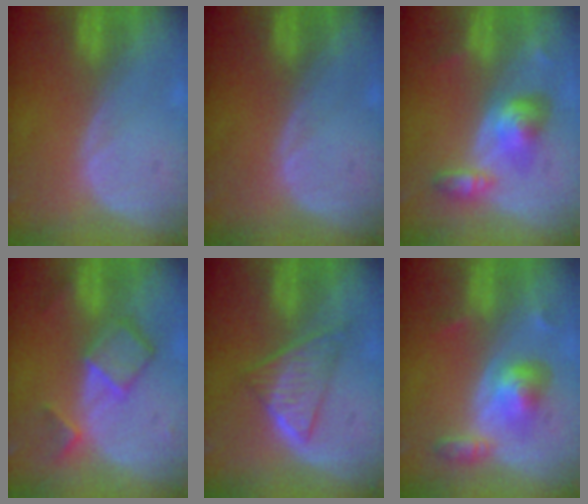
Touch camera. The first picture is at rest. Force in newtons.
{"total": 0.0}
{"total": 6.4, "press": 5.9, "slide": 2.5}
{"total": 6.9, "press": 6.0, "slide": 3.5}
{"total": 5.9, "press": 5.6, "slide": 2.0}
{"total": 6.2, "press": 5.6, "slide": 2.8}